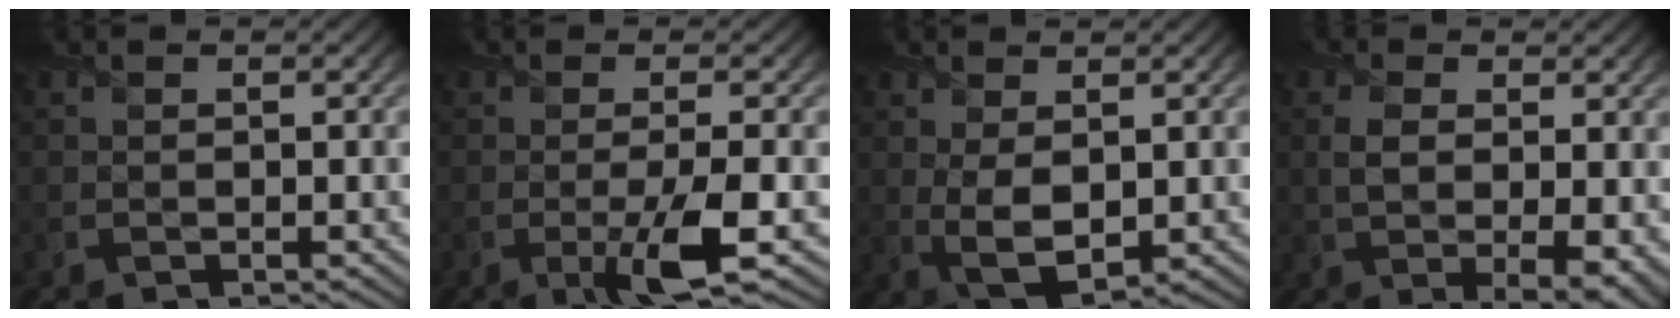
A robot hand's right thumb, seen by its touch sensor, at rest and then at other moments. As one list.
[{"total": 5.3, "force": [-1.6, 0.7, 5.0], "torque": [-0.091, 0.001, -0.030]}, {"total": 4.8, "force": [0.6, 2.5, 4.0], "torque": [-0.094, -0.005, 0.018]}, {"total": 7.2, "force": [0.2, 3.5, 6.3], "torque": [-0.124, -0.011, 0.010]}]